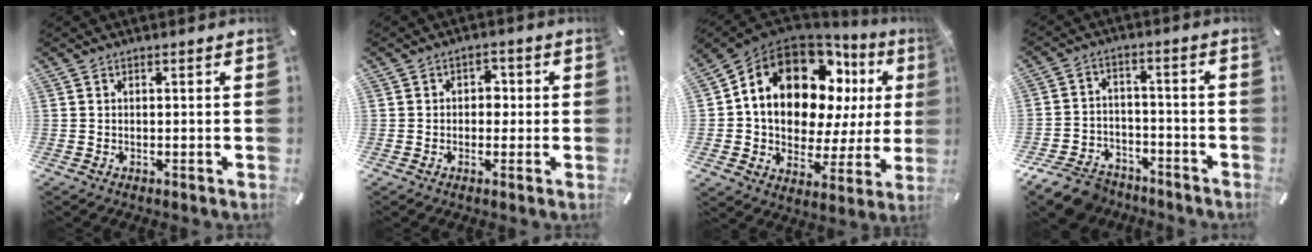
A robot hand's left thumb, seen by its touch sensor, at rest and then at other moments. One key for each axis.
{"total": 3.1, "fx": -0.4, "fy": 2.6, "fz": 1.7, "tx": -0.010, "ty": -0.001, "tz": -0.017}
{"total": 19.0, "fx": 8.7, "fy": 11.9, "fz": 12.0, "tx": -0.196, "ty": -0.060, "tz": 0.146}
{"total": 9.7, "fx": -7.4, "fy": 5.3, "fz": 3.3, "tx": -0.055, "ty": 0.044, "tz": -0.135}